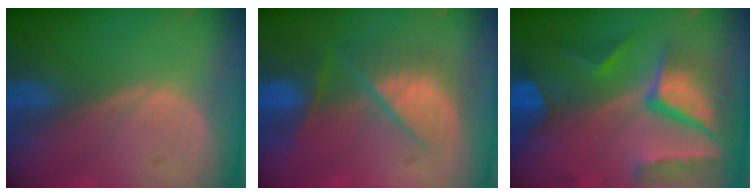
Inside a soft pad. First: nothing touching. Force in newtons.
{"total": 7.3, "press": 7.3, "slide": 0.3}
{"total": 10.4, "press": 8.8, "slide": 5.5}